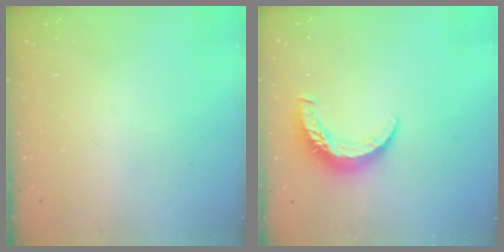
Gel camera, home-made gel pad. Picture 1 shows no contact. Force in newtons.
{"total": 8.6, "press": 8.5, "slide": 0.8}